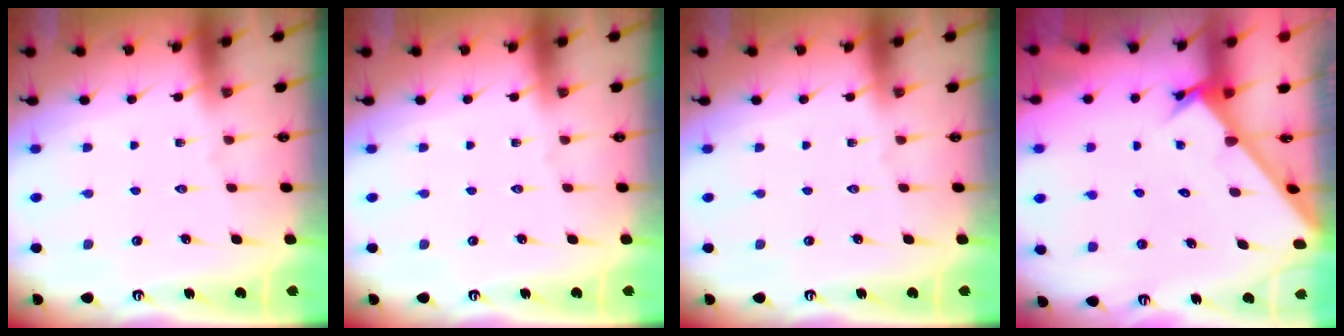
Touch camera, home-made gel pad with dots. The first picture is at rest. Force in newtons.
{"total": 0.0}
{"total": 0.0}
{"total": 2.5, "press": 2.5, "slide": 0.1}